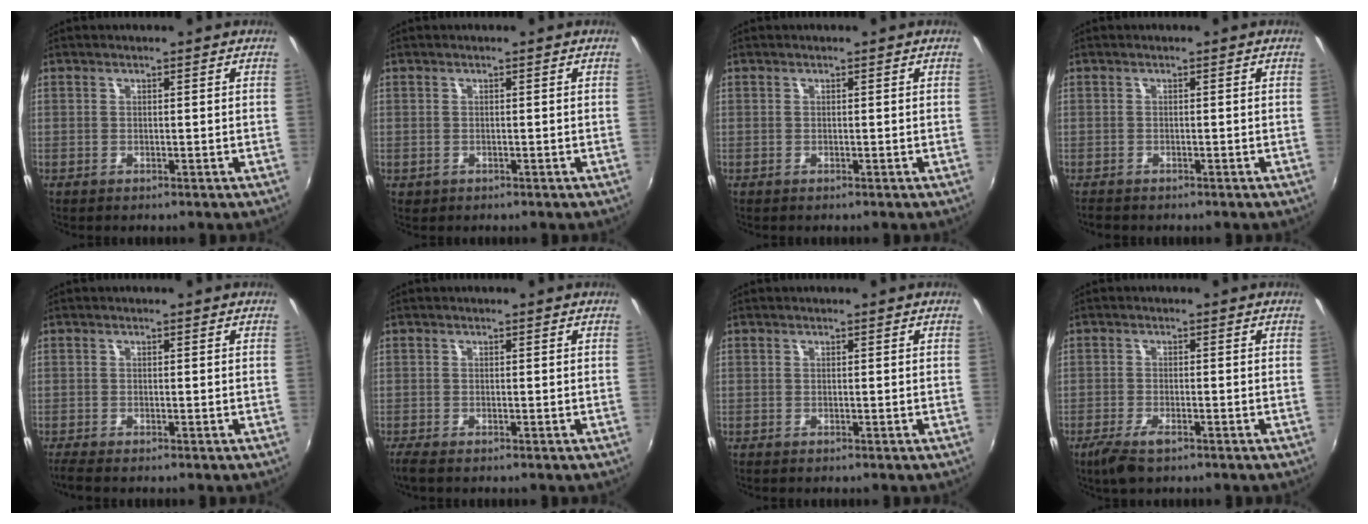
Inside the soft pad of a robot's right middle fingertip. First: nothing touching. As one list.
[{"total": 0.7, "force": [-0.2, 0.7, 0.2], "torque": [-0.003, -0.003, -0.003]}, {"total": 0.0}, {"total": 1.6, "force": [-1.5, 0.7, 0.4], "torque": [-0.012, -0.008, -0.024]}, {"total": 1.6, "force": [-1.3, 0.0, 0.8], "torque": [-0.019, -0.009, -0.027]}, {"total": 1.6, "force": [-1.2, 0.2, 1.0], "torque": [-0.023, -0.007, -0.025]}, {"total": 0.0}, {"total": 8.3, "force": [-5.9, 2.9, 5.2], "torque": [-0.129, -0.025, -0.113]}]